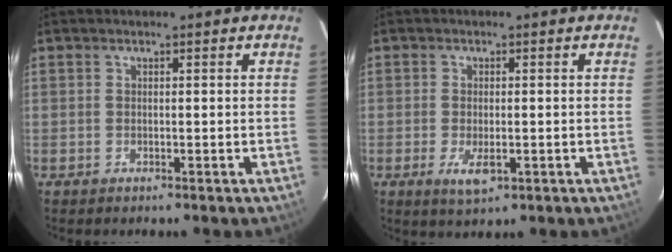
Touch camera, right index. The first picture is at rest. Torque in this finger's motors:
{"motor_torque": [0.45, 0.14, 0.10, 0.06]}